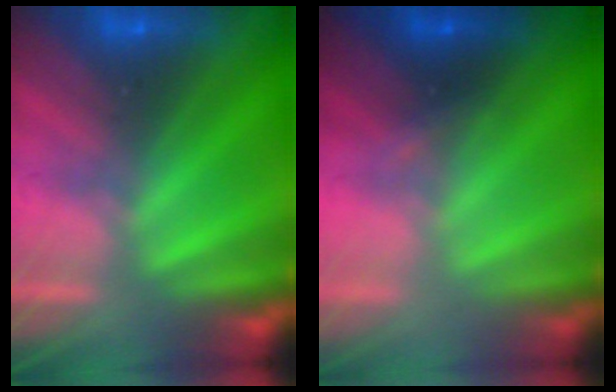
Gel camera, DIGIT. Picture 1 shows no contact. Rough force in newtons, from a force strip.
{"total": 1.6}